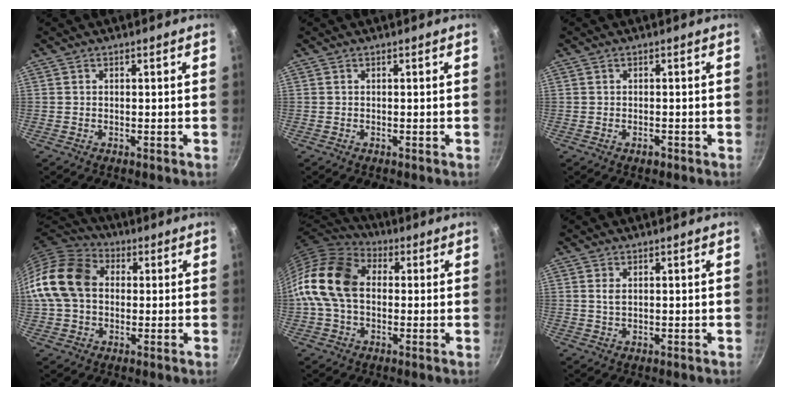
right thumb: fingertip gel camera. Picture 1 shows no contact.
{"total": 0.0}
{"total": 1.3, "force": [-0.7, 0.7, 0.8], "torque": [-0.007, 0.006, -0.010]}
{"total": 14.7, "force": [1.3, 11.2, 9.5], "torque": [-0.159, 0.029, 0.008]}
{"total": 16.2, "force": [0.6, 11.5, 11.4], "torque": [-0.197, 0.032, -0.009]}
{"total": 1.7, "force": [0.5, 0.9, 1.3], "torque": [-0.025, -0.003, 0.011]}